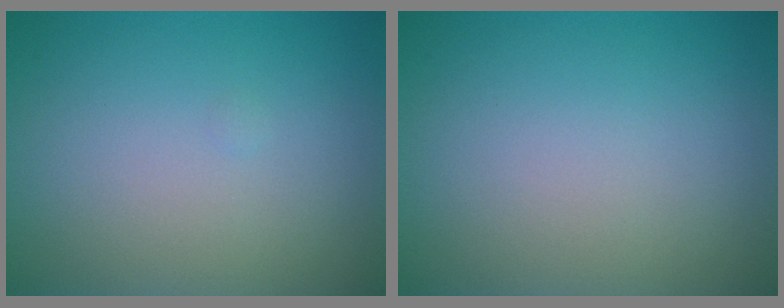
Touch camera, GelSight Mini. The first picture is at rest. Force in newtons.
{"total": 0.0}